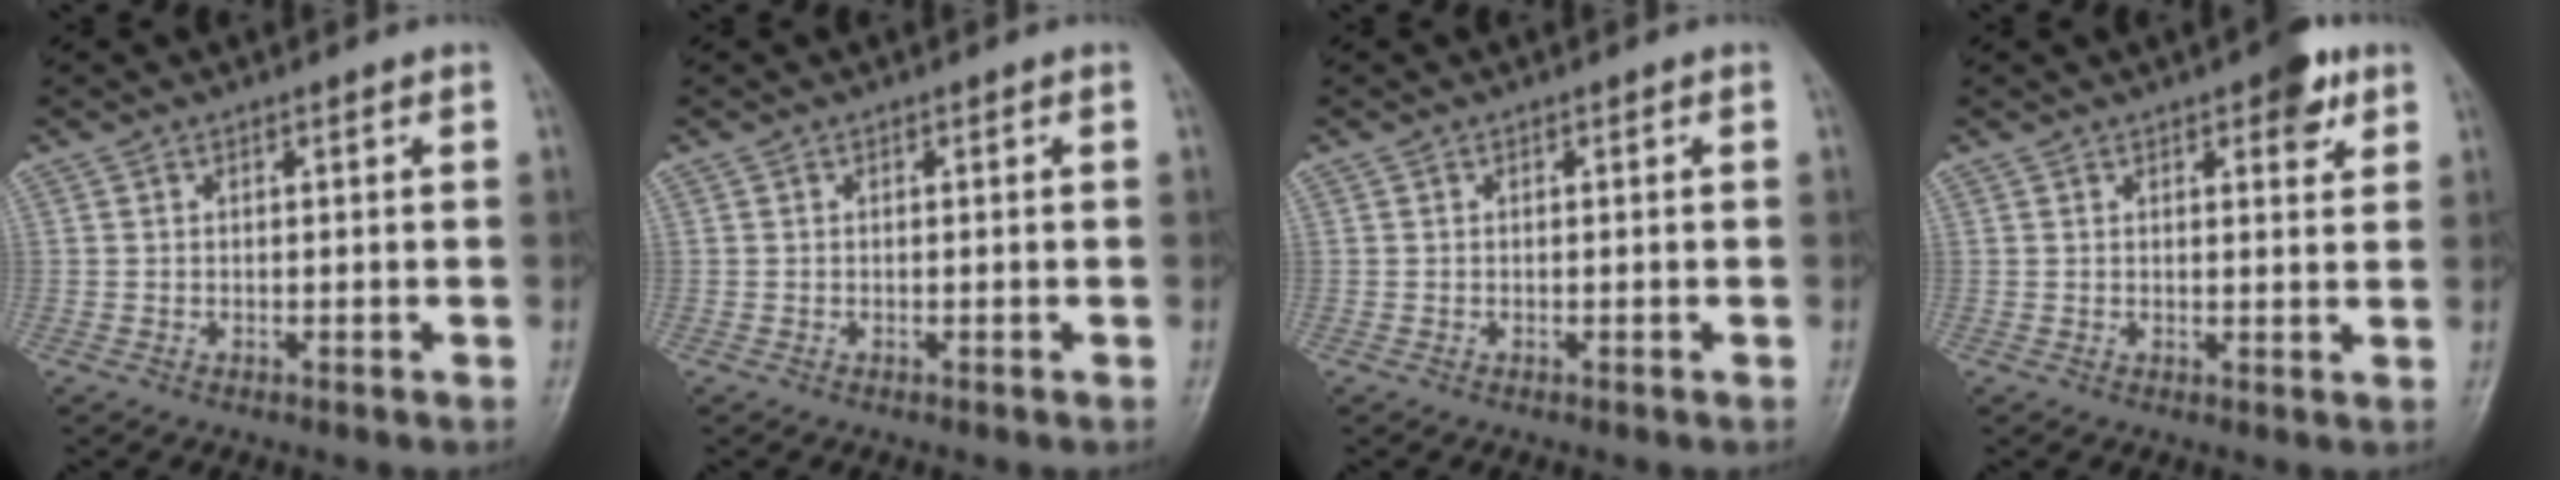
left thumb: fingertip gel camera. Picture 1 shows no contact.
{"total": 0.0}
{"total": 0.0}
{"total": 5.4, "force": [3.0, 2.1, 3.9], "torque": [-0.035, -0.010, 0.032]}